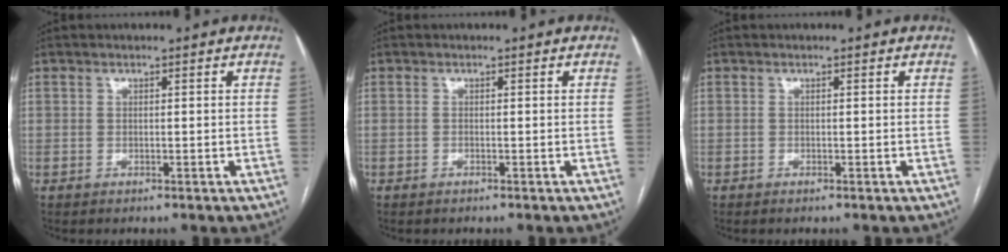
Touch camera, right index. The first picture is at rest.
{"total": 0.0}
{"total": 0.0}